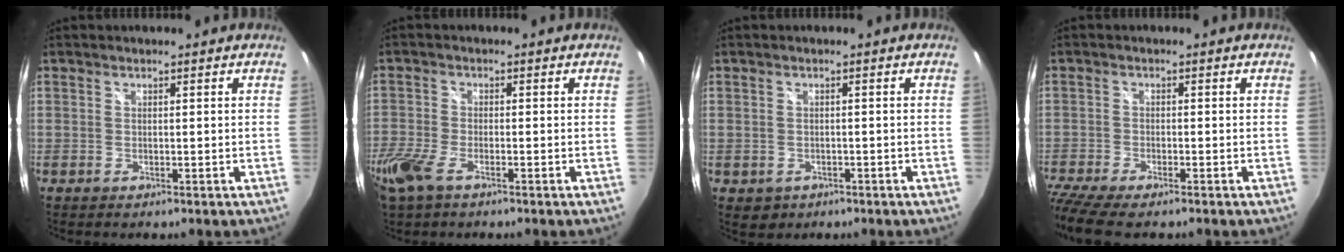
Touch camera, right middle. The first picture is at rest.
{"total": 8.5, "force": [-5.2, 3.6, 5.7], "torque": [-0.148, -0.023, -0.107]}
{"total": 2.6, "force": [-0.8, 2.2, 1.0], "torque": [-0.025, -0.005, -0.006]}
{"total": 7.7, "force": [-6.5, 0.8, 4.1], "torque": [-0.110, -0.040, -0.120]}